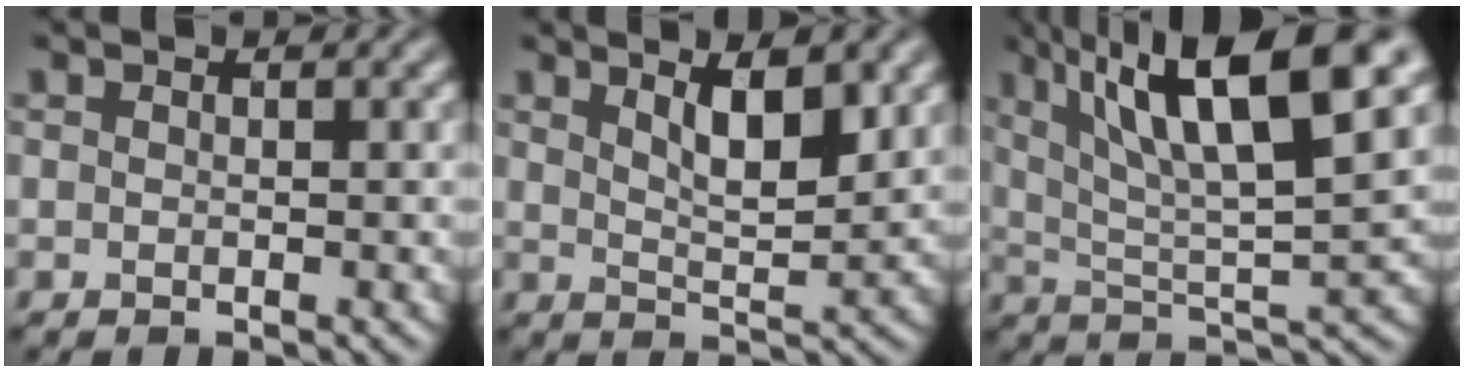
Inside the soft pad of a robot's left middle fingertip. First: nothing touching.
{"total": 4.4, "force": [2.1, 1.3, 3.6], "torque": [-0.058, -0.006, 0.033]}
{"total": 12.5, "force": [6.0, 3.0, 10.5], "torque": [-0.173, 0.011, 0.103]}